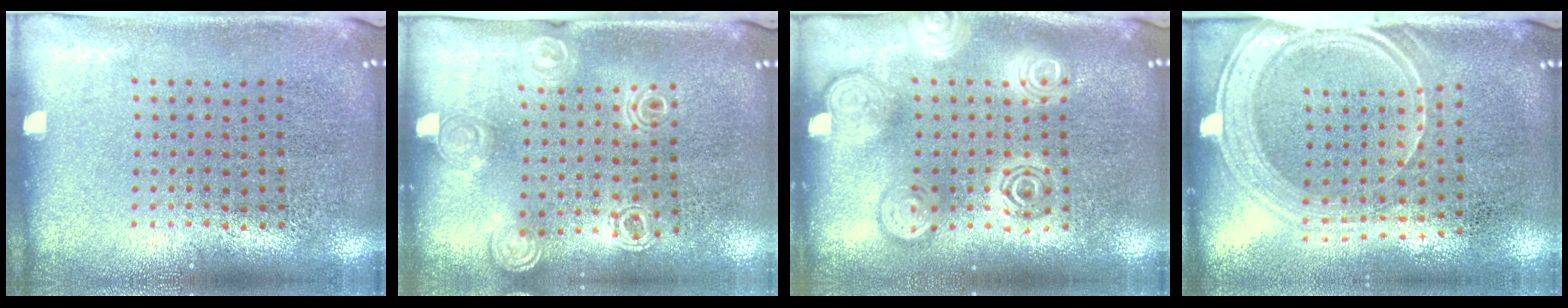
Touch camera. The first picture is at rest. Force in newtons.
{"total": 1.4, "press": 1.3, "slide": 0.2}
{"total": 3.0, "press": 3.0, "slide": 0.4}
{"total": 1.9, "press": 1.6, "slide": 1.0}